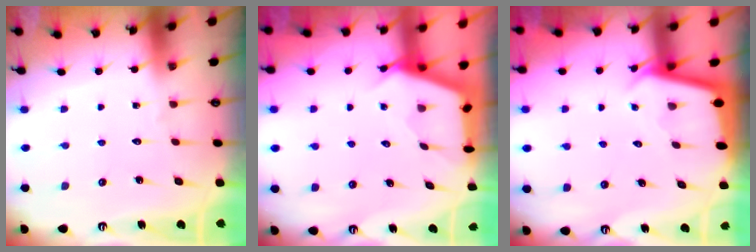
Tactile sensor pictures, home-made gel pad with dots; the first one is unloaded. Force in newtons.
{"total": 2.7, "press": 2.7, "slide": 0.4}
{"total": 2.5, "press": 2.5, "slide": 0.1}